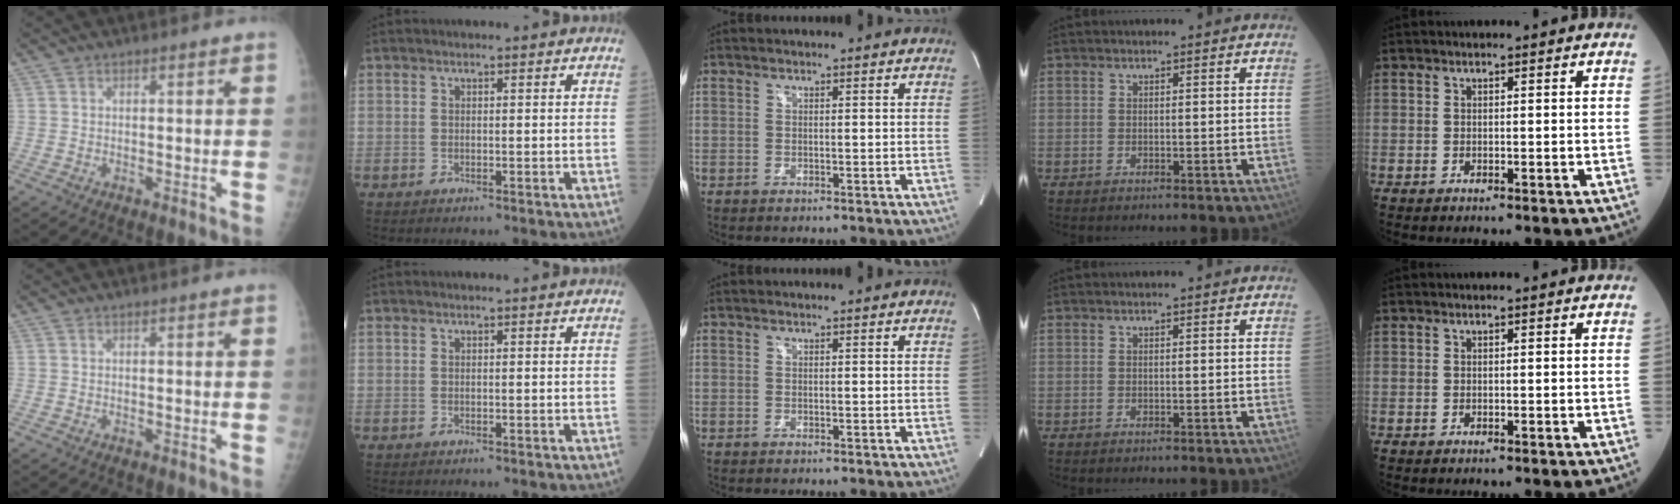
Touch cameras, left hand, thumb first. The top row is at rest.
{}